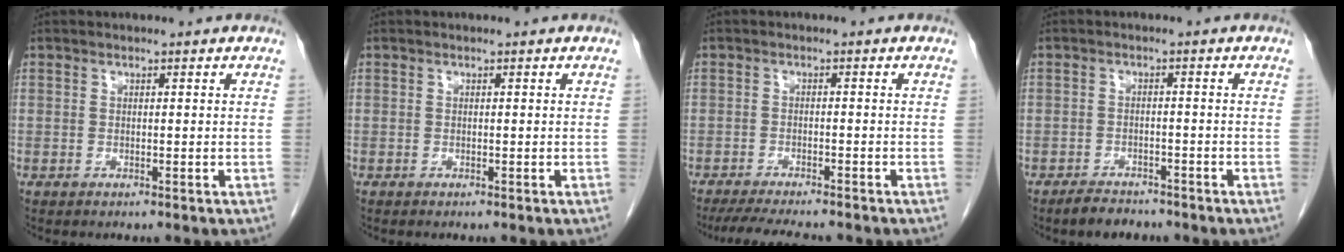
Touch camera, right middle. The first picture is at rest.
{"total": 0.0}
{"total": 9.3, "force": [-8.1, 1.3, 4.2], "torque": [-0.062, -0.014, -0.122]}
{"total": 3.6, "force": [-3.0, 1.5, 1.1], "torque": [-0.023, 0.000, -0.047]}